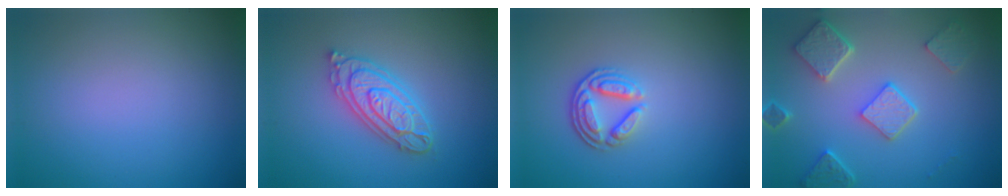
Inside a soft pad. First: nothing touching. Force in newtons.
{"total": 4.3, "press": 4.2, "slide": 0.8}
{"total": 3.7, "press": 2.8, "slide": 2.5}
{"total": 4.9, "press": 3.9, "slide": 2.8}